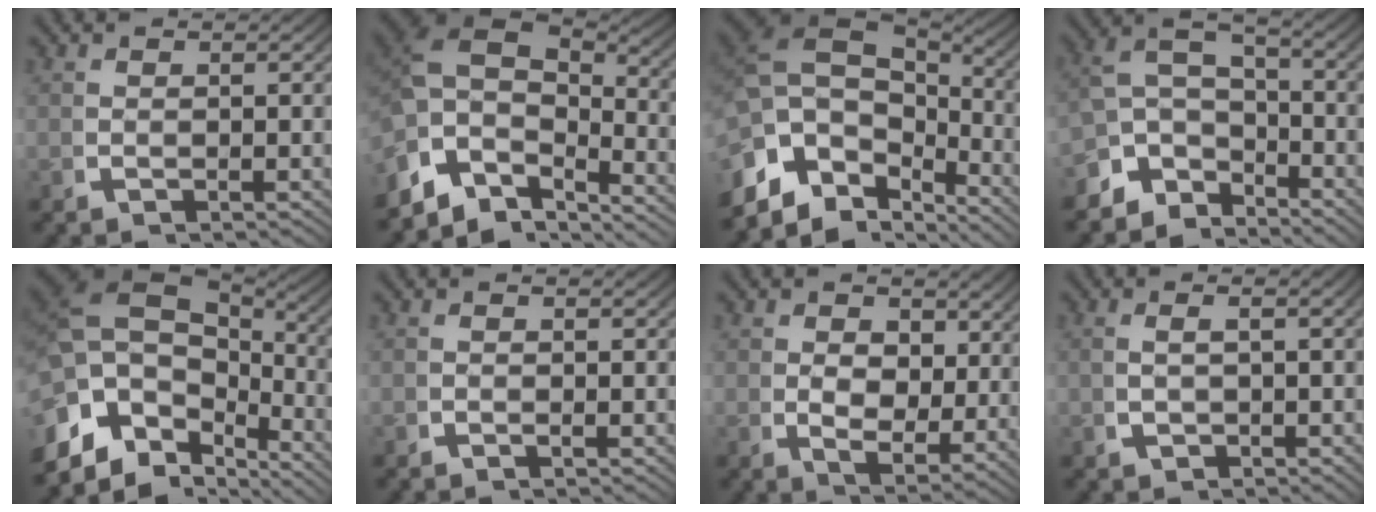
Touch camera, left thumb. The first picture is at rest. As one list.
[{"total": 12.2, "force": [-0.9, 8.4, 8.8], "torque": [-0.205, -0.052, 0.014]}, {"total": 13.4, "force": [-1.2, 9.1, 9.8], "torque": [-0.228, -0.048, 0.007]}, {"total": 7.7, "force": [-1.6, 6.0, 4.6], "torque": [-0.086, -0.015, -0.037]}, {"total": 14.9, "force": [-1.2, 10.2, 10.7], "torque": [-0.233, -0.043, -0.003]}, {"total": 0.6, "force": [-0.4, 0.2, 0.3], "torque": [-0.005, -0.001, -0.011]}, {"total": 6.4, "force": [-0.4, 4.6, 4.4], "torque": [-0.089, -0.051, 0.015]}, {"total": 2.0, "force": [-0.5, 0.6, 1.8], "torque": [-0.040, -0.001, -0.001]}]